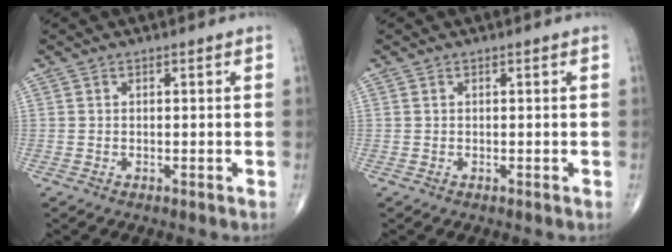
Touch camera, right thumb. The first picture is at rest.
{"total": 0.0}